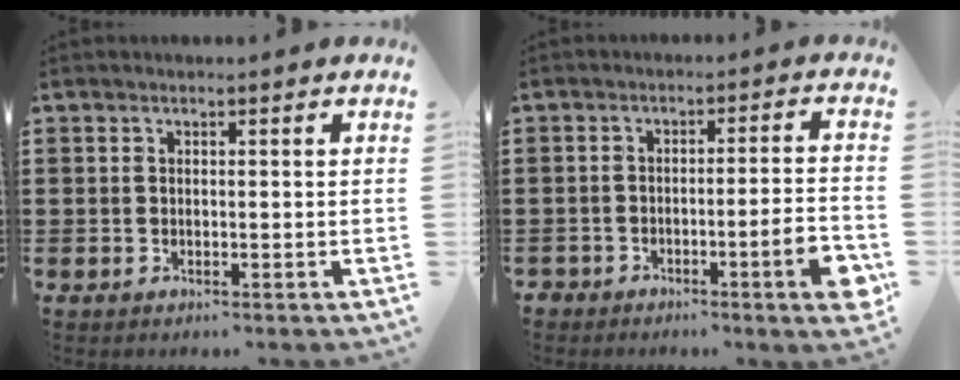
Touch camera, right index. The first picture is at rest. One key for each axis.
{"total": 5.7, "fx": -3.2, "fy": 0.7, "fz": 4.6, "tx": -0.064, "ty": -0.007, "tz": -0.056}